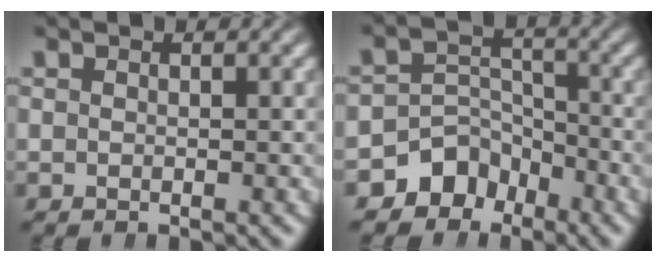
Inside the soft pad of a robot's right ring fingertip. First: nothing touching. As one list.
[{"total": 6.9, "force": [-4.0, 5.2, 2.0], "torque": [-0.023, -0.015, -0.071]}]